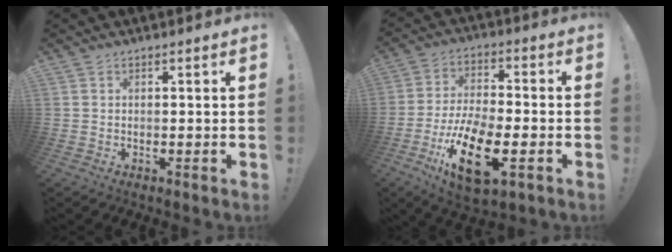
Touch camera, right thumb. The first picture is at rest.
{"total": 20.9, "force": [-8.9, 9.4, 16.4], "torque": [-0.317, 0.044, -0.142]}